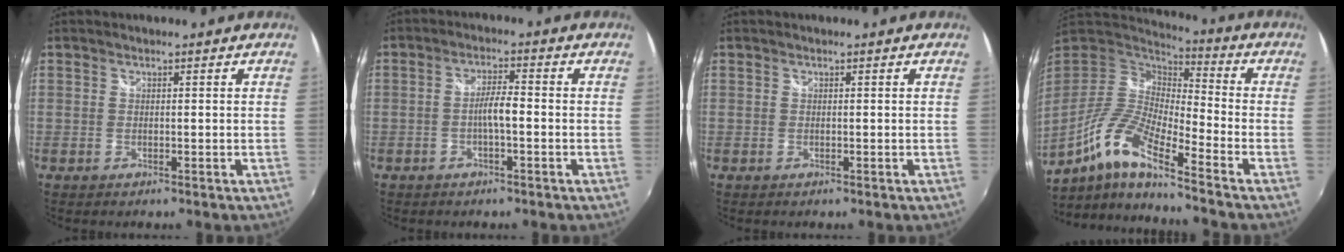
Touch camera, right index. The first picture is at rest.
{"total": 3.6, "force": [-1.1, 0.4, 3.4], "torque": [-0.065, 0.007, -0.020]}
{"total": 0.0}
{"total": 14.7, "force": [-8.9, 2.4, 11.4], "torque": [-0.218, -0.017, -0.182]}